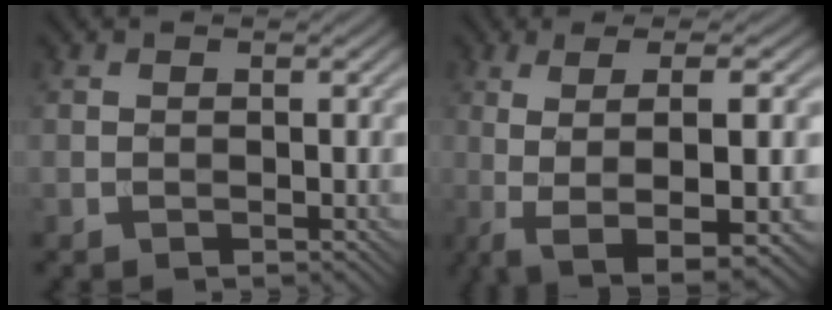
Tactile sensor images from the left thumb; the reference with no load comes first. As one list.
[{"total": 9.3, "force": [-1.5, 2.2, 8.9], "torque": [-0.148, 0.007, -0.024]}]